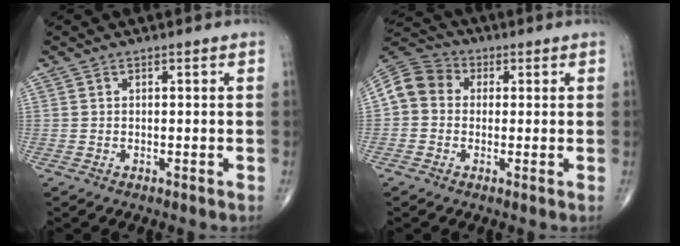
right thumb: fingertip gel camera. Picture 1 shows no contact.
{"total": 8.4, "force": [0.5, 7.2, 4.2], "torque": [-0.069, 0.026, -0.006]}